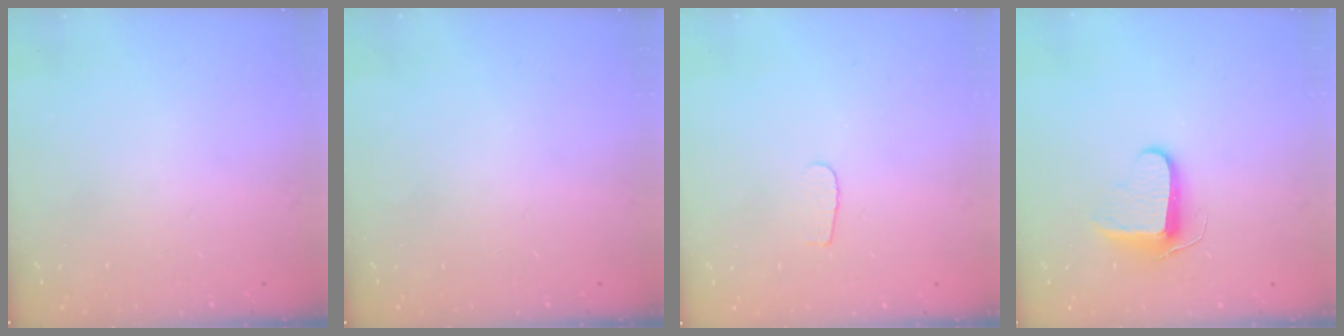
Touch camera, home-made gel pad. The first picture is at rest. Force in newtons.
{"total": 0.0}
{"total": 3.3, "press": 3.3, "slide": 0.4}
{"total": 9.6, "press": 9.6, "slide": 0.8}